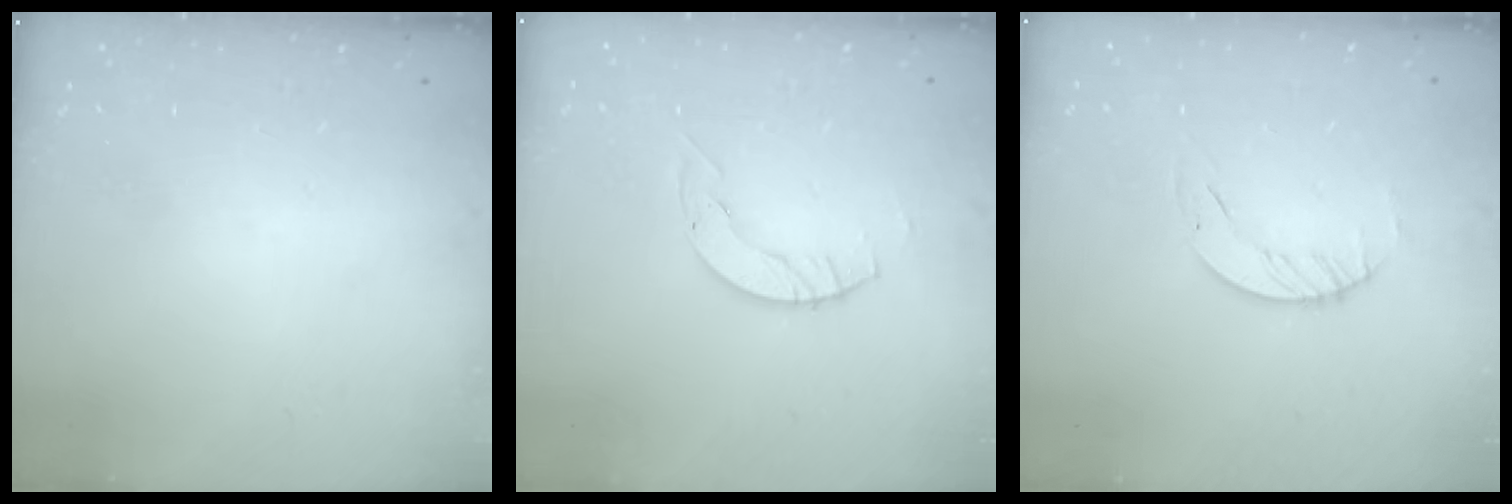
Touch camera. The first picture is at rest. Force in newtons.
{"total": 2.1, "press": 2.1, "slide": 0.3}
{"total": 2.3, "press": 2.3, "slide": 0.3}